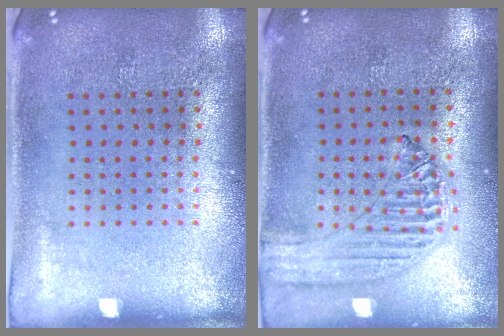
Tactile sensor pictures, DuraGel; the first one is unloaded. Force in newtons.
{"total": 1.3, "press": 1.3, "slide": 0.1}